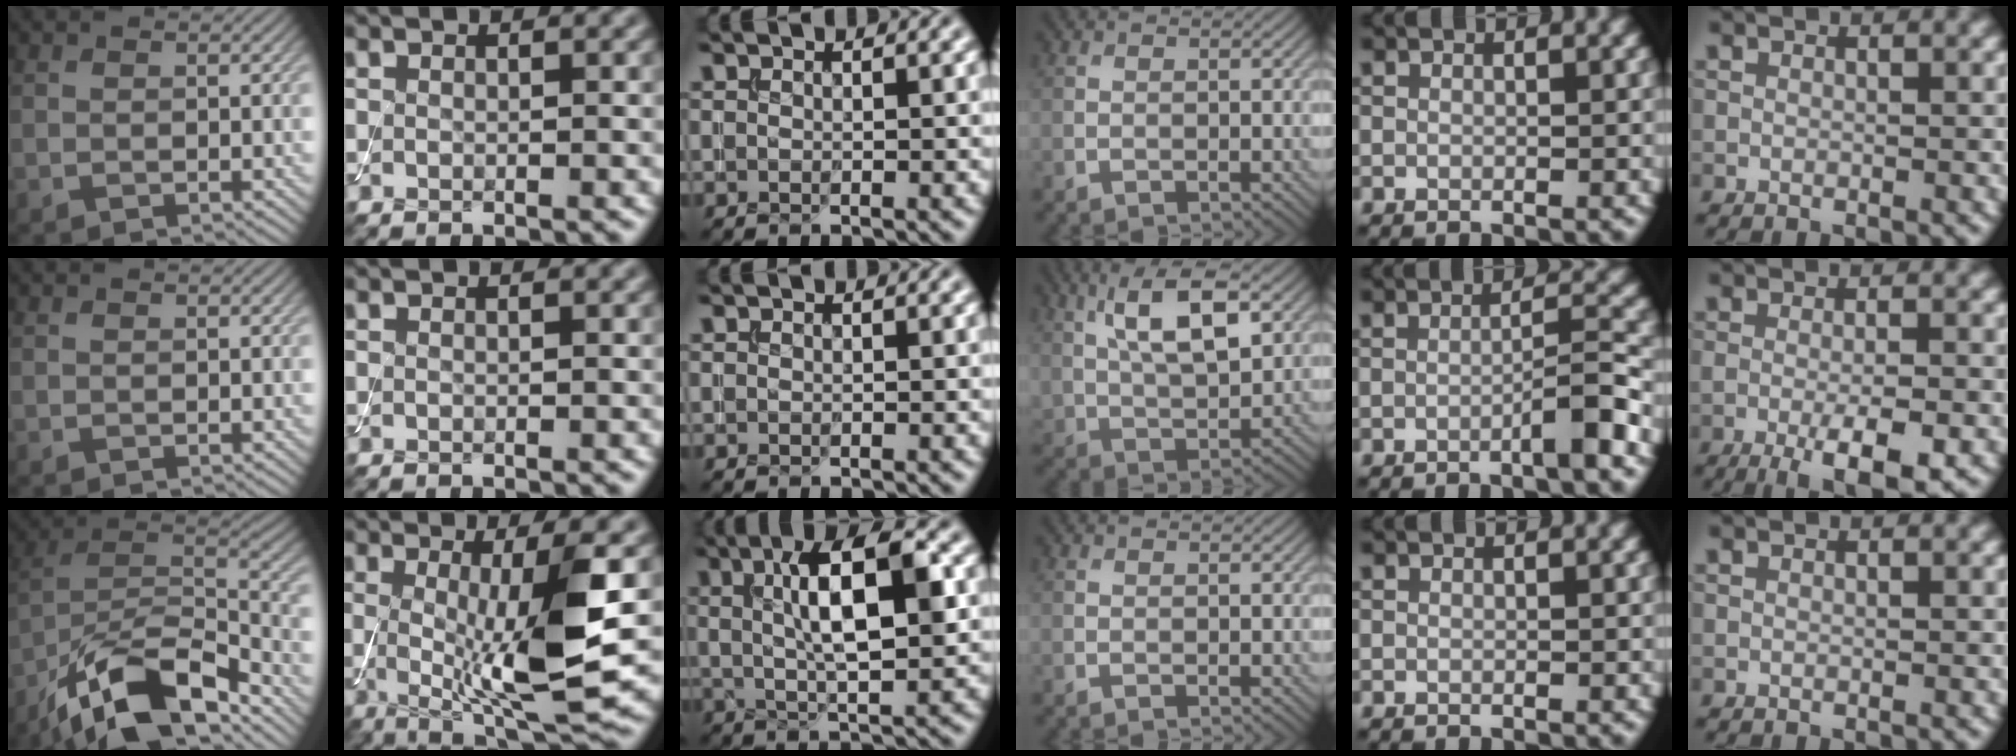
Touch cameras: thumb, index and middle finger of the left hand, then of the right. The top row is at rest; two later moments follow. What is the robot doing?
{"motion": "assemble", "object": "toy tower of hanoi"}